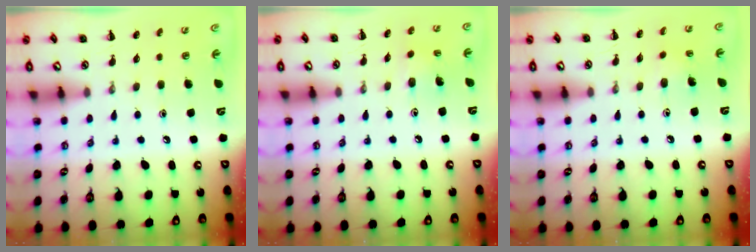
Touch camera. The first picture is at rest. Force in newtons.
{"total": 2.5, "press": 2.4, "slide": 0.8}
{"total": 2.7, "press": 2.6, "slide": 0.9}